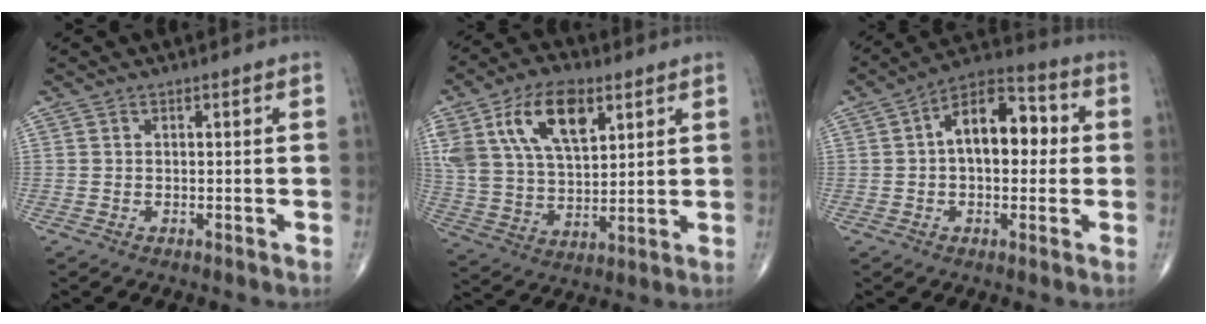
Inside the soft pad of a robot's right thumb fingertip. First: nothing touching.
{"total": 17.6, "force": [7.8, 9.5, 12.5], "torque": [-0.220, -0.018, 0.149]}
{"total": 12.8, "force": [1.3, 7.4, 10.4], "torque": [-0.135, 0.034, 0.007]}